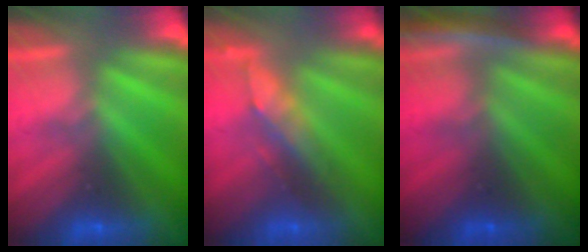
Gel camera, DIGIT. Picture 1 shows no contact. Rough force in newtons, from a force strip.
{"total": 2.8}
{"total": 2.0}